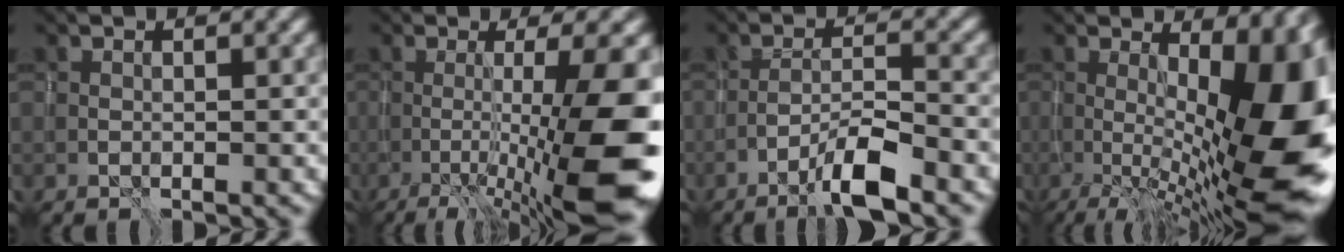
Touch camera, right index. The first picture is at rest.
{"total": 11.3, "force": [-3.0, 2.1, 10.7], "torque": [-0.150, 0.000, -0.043]}
{"total": 4.6, "force": [-3.1, 0.4, 3.3], "torque": [-0.060, 0.010, -0.063]}
{"total": 16.7, "force": [-0.6, 5.6, 15.7], "torque": [-0.186, 0.015, -0.005]}